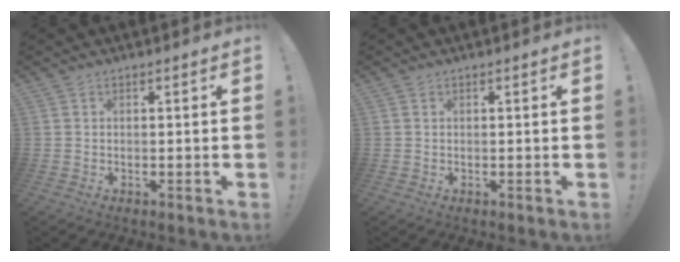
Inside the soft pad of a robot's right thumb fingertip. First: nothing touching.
{"total": 0.0}